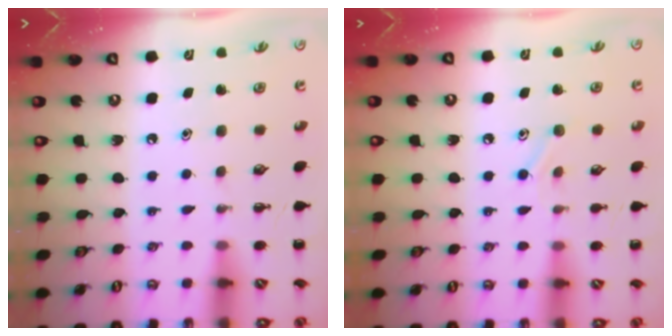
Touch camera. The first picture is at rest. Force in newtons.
{"total": 7.5, "press": 7.3, "slide": 1.6}